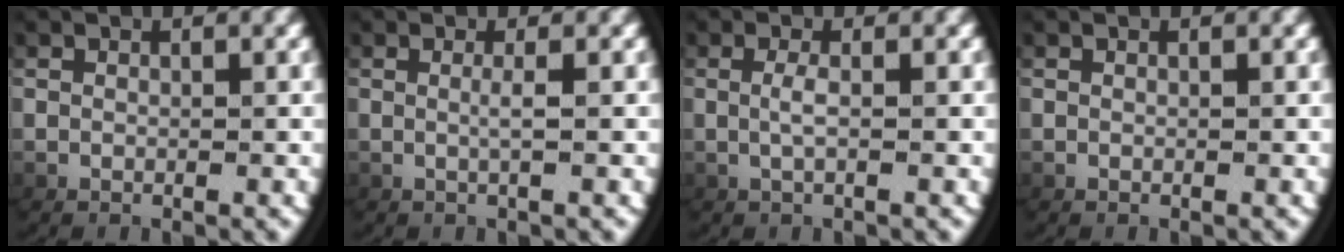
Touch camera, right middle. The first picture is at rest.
{"total": 1.2, "force": [0.1, -0.4, 1.1], "torque": [-0.026, -0.002, 0.004]}
{"total": 1.3, "force": [-0.1, -0.2, 1.3], "torque": [-0.040, -0.006, 0.005]}
{"total": 0.0}